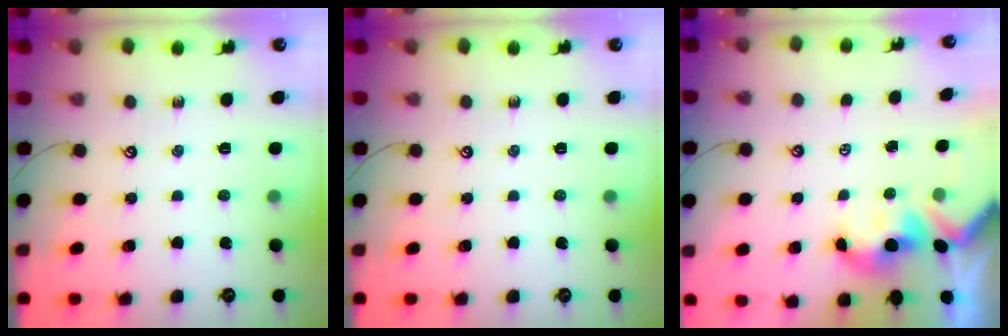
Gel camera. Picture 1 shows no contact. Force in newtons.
{"total": 0.0}
{"total": 1.5, "press": 1.3, "slide": 0.7}